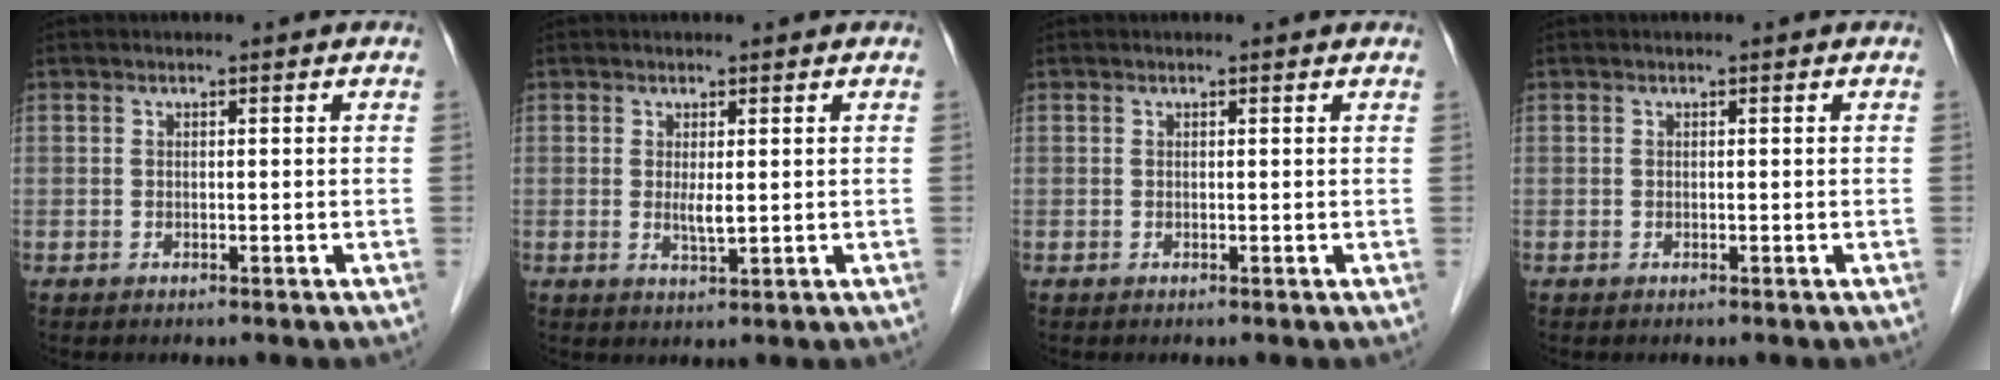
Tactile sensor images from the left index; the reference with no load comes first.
{"total": 2.1, "force": [0.4, 0.3, 2.0], "torque": [-0.042, -0.005, 0.011]}
{"total": 1.4, "force": [1.4, 0.2, 0.3], "torque": [-0.013, 0.006, 0.011]}
{"total": 0.0}